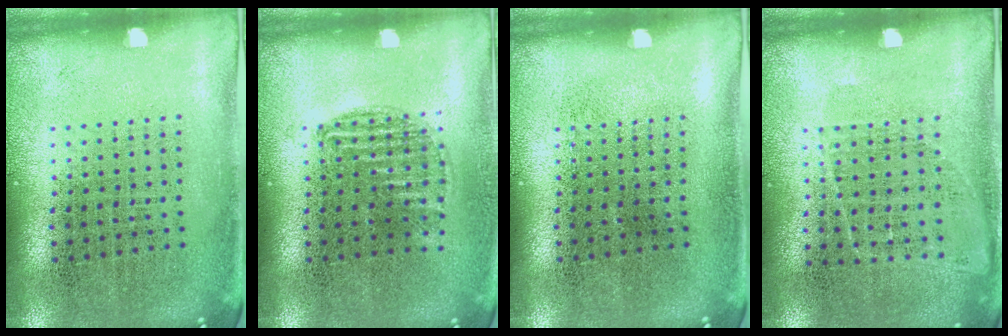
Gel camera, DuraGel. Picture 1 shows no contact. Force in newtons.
{"total": 0.9, "press": 0.8, "slide": 0.4}
{"total": 0.0}
{"total": 1.0, "press": 0.8, "slide": 0.6}